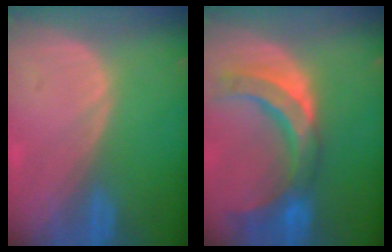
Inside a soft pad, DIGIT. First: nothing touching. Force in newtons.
{"total": 10.7, "press": 9.4, "slide": 5.0}